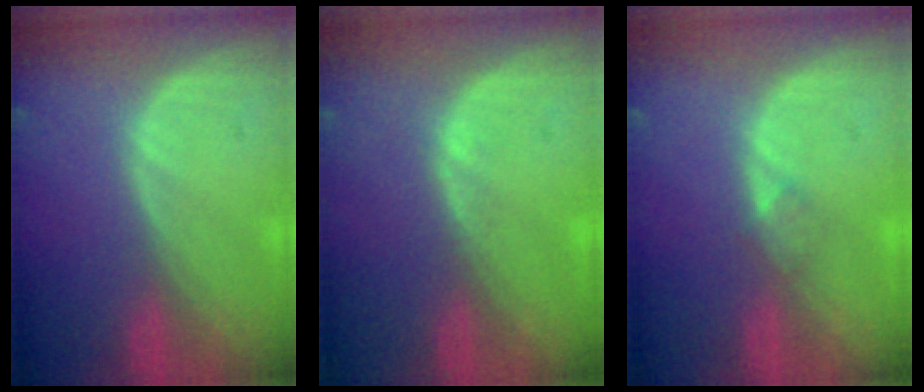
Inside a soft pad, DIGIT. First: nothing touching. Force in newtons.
{"total": 0.7, "press": 0.6, "slide": 0.3}
{"total": 1.4, "press": 1.4, "slide": 0.1}